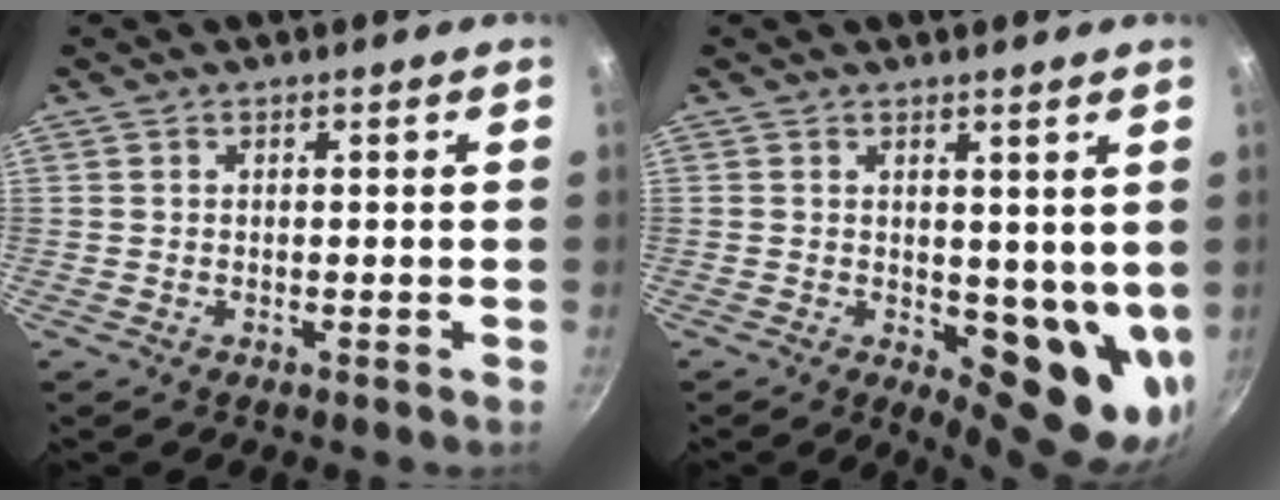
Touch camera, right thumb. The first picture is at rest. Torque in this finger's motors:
{"motor_torque": [-0.54, 1.06, 1.16, -0.25, 0.07]}